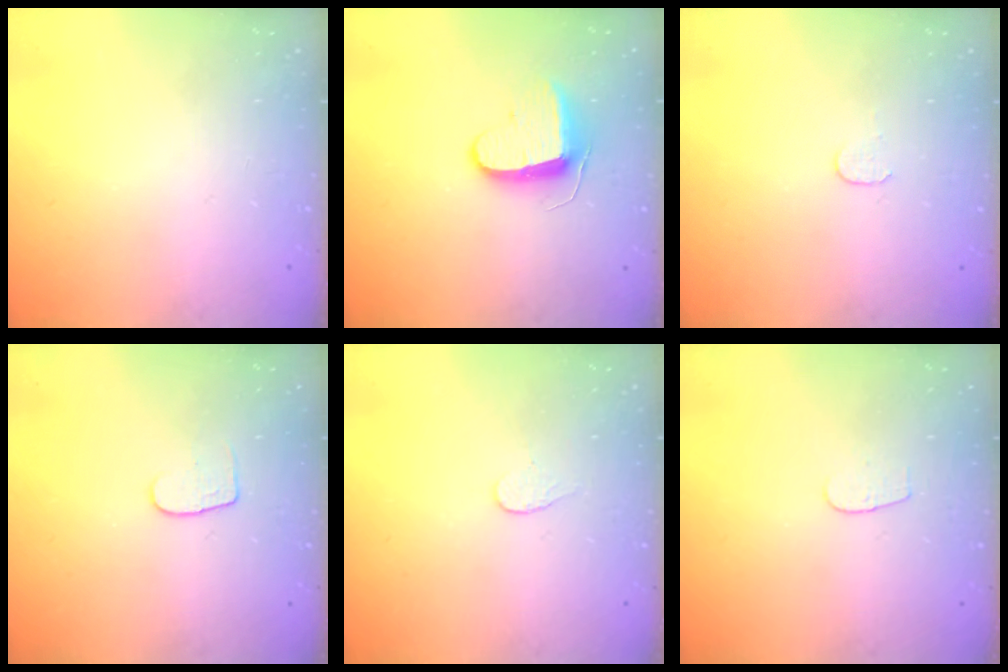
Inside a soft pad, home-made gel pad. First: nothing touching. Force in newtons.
{"total": 9.2, "press": 9.2, "slide": 0.7}
{"total": 3.7, "press": 3.7, "slide": 0.3}
{"total": 4.3, "press": 4.3, "slide": 0.5}
{"total": 3.4, "press": 3.4, "slide": 0.4}
{"total": 3.7, "press": 3.6, "slide": 0.4}